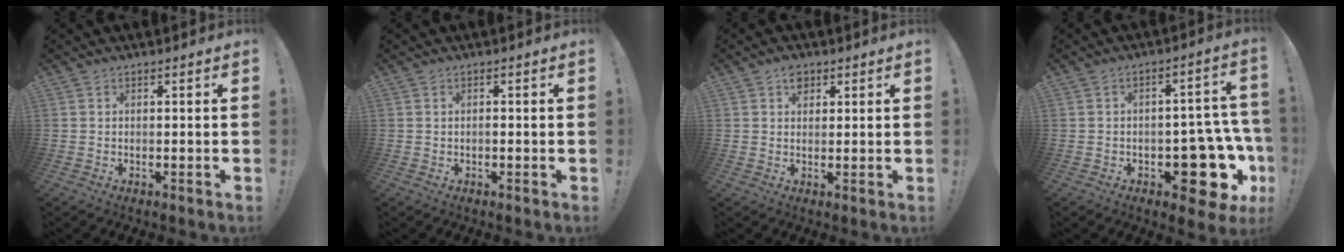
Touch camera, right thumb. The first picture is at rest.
{"total": 0.5, "force": [-0.3, 0.4, 0.1], "torque": [-0.008, 0.003, -0.005]}
{"total": 3.4, "force": [1.9, 2.4, 1.4], "torque": [-0.014, -0.006, 0.033]}
{"total": 15.5, "force": [-6.1, 8.4, 11.5], "torque": [-0.104, 0.043, -0.082]}